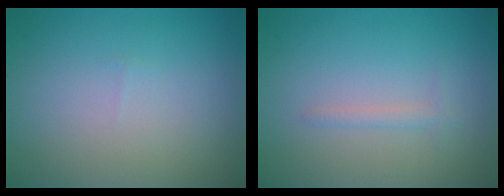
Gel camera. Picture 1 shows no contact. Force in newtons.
{"total": 0.9, "press": 0.9, "slide": 0.0}